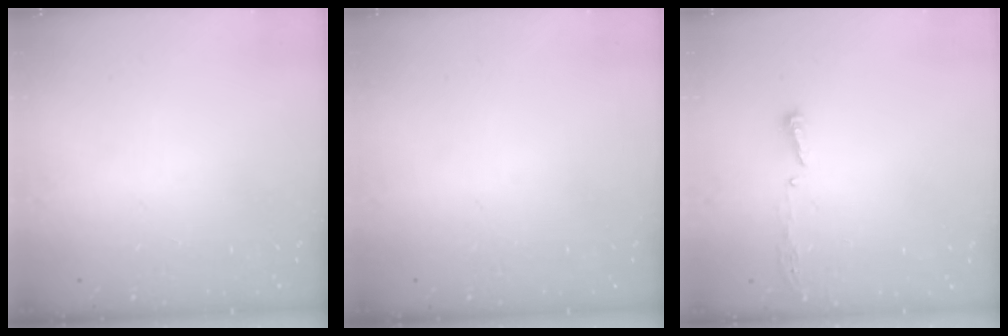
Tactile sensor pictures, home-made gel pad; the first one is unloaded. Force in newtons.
{"total": 0.0}
{"total": 3.8, "press": 3.8, "slide": 0.4}